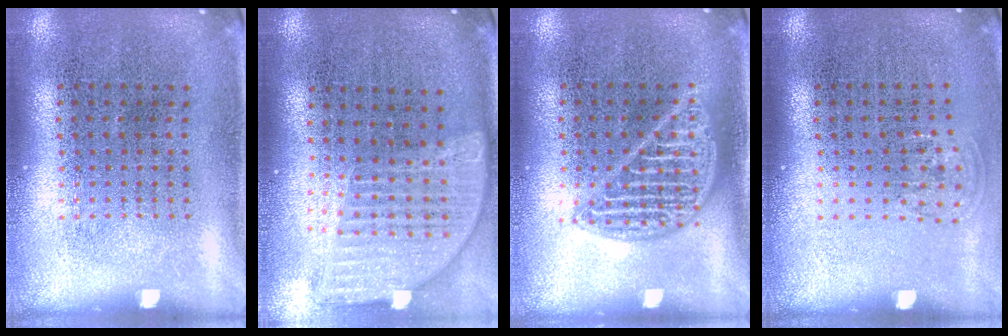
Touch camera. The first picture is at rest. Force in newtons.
{"total": 1.7, "press": 1.5, "slide": 0.9}
{"total": 1.9, "press": 1.9, "slide": 0.3}
{"total": 0.7, "press": 0.5, "slide": 0.4}